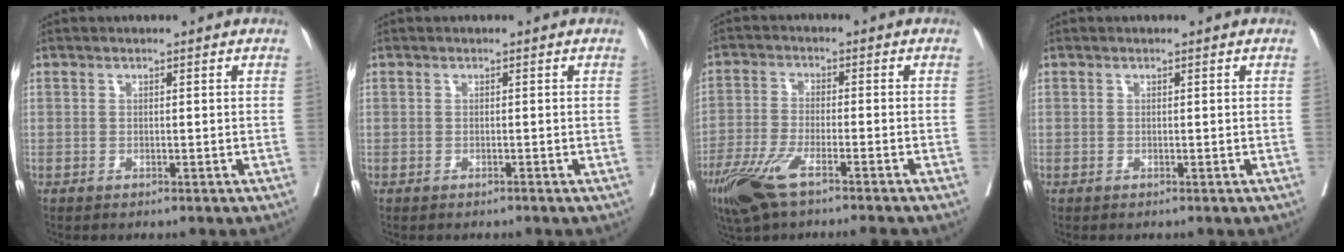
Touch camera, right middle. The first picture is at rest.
{"total": 0.0}
{"total": 9.3, "force": [-6.5, 1.2, 6.5], "torque": [-0.126, -0.023, -0.117]}
{"total": 0.0}